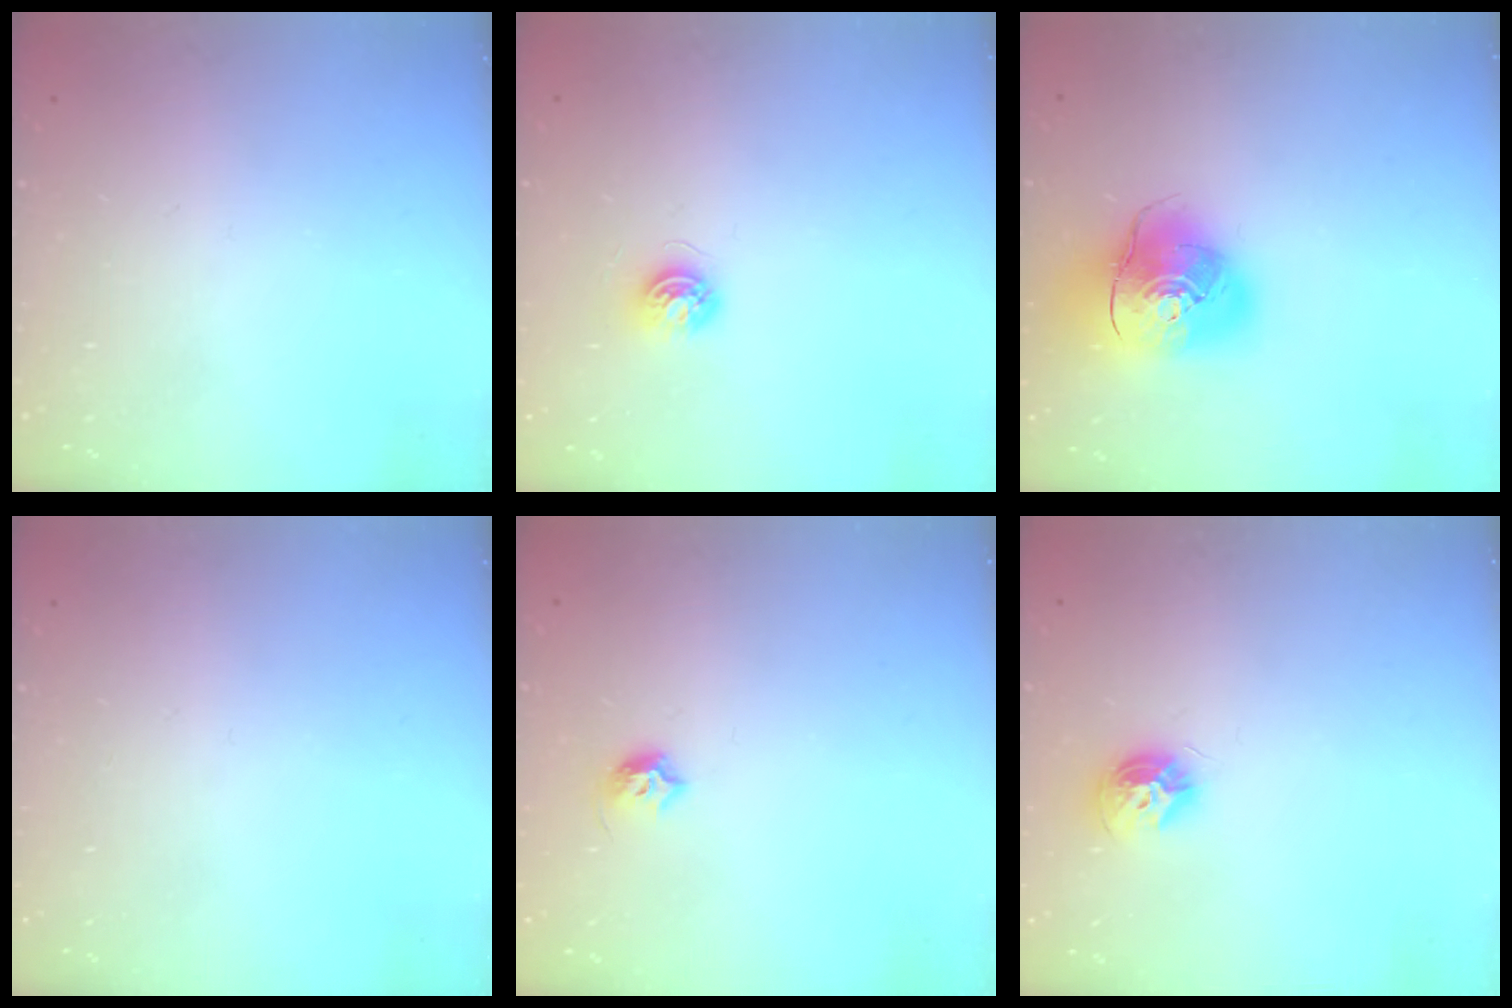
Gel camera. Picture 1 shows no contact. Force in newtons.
{"total": 5.4, "press": 5.4, "slide": 0.5}
{"total": 14.0, "press": 13.8, "slide": 2.4}
{"total": 0.0}
{"total": 5.7, "press": 5.6, "slide": 1.0}
{"total": 8.9, "press": 8.9, "slide": 0.5}